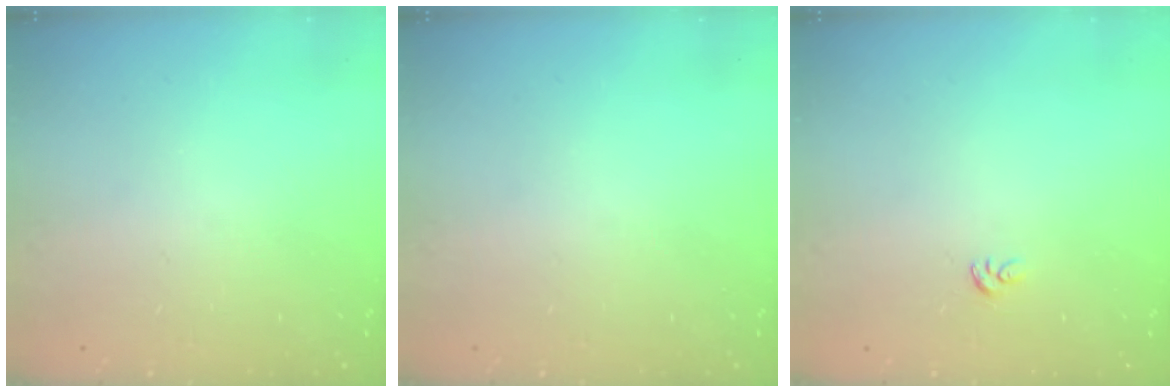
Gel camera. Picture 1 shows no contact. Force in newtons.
{"total": 0.0}
{"total": 2.4, "press": 2.4, "slide": 0.1}